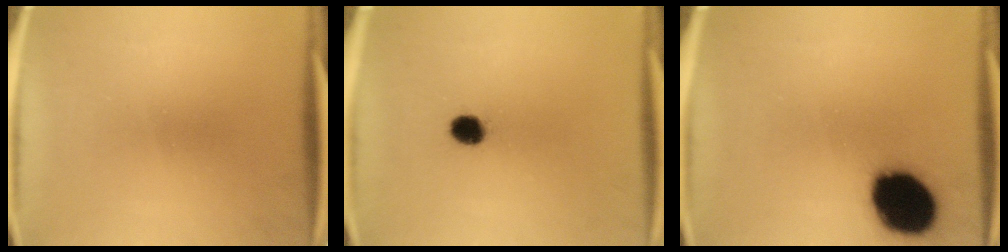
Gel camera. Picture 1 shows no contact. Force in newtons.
{"total": 4.2}
{"total": 18.3}